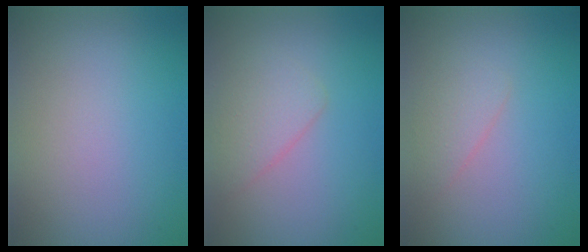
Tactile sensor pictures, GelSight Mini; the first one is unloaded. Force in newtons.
{"total": 2.4, "press": 2.4, "slide": 0.2}
{"total": 1.7, "press": 1.7, "slide": 0.1}